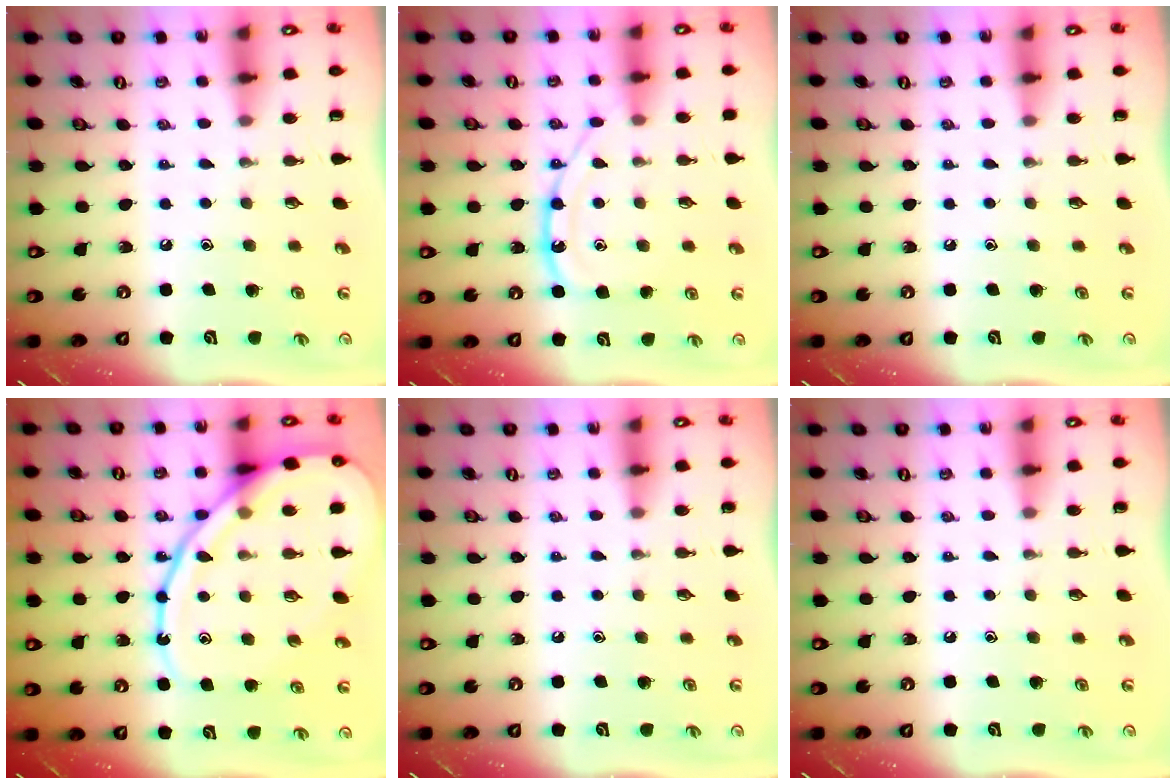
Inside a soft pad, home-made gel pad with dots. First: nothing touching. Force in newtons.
{"total": 13.4, "press": 13.3, "slide": 1.1}
{"total": 0.0}
{"total": 19.0, "press": 18.9, "slide": 2.0}
{"total": 0.0}
{"total": 0.0}